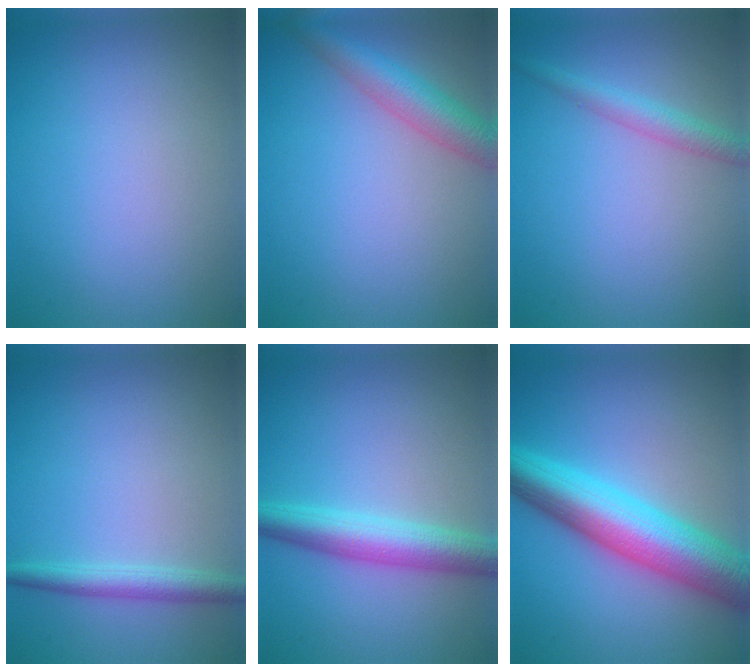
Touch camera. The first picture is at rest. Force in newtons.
{"total": 4.3, "press": 4.3, "slide": 0.3}
{"total": 2.2, "press": 2.2, "slide": 0.1}
{"total": 2.3, "press": 2.3, "slide": 0.1}
{"total": 4.9, "press": 4.9, "slide": 0.0}
{"total": 9.6, "press": 9.6, "slide": 0.2}